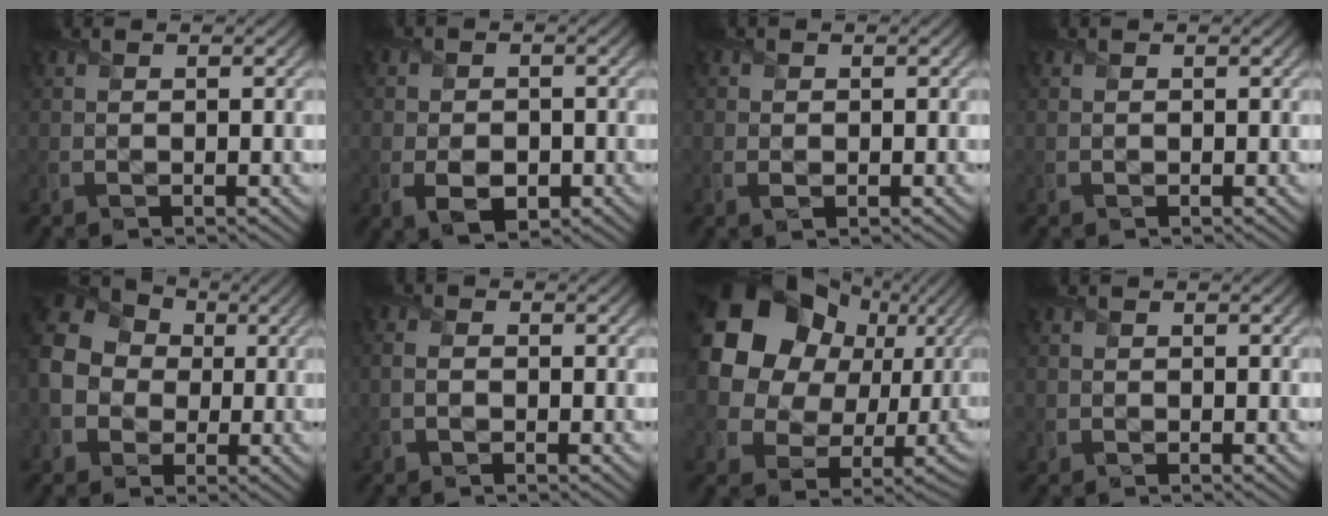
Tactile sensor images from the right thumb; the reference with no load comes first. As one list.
[{"total": 4.4, "force": [-1.3, 3.0, 2.9], "torque": [-0.060, -0.017, -0.021]}, {"total": 0.9, "force": [0.0, 0.6, 0.6], "torque": [-0.015, 0.000, 0.000]}, {"total": 0.7, "force": [0.2, 0.7, 0.0], "torque": [0.002, -0.004, 0.000]}, {"total": 13.8, "force": [-1.1, 12.2, 6.2], "torque": [-0.192, -0.002, -0.053]}, {"total": 1.8, "force": [-0.6, 1.2, 1.2], "torque": [-0.027, 0.004, -0.016]}, {"total": 21.2, "force": [6.1, 17.6, 10.1], "torque": [-0.231, 0.033, 0.099]}, {"total": 0.6, "force": [-0.3, 0.6, -0.1], "torque": [0.010, 0.002, -0.009]}]